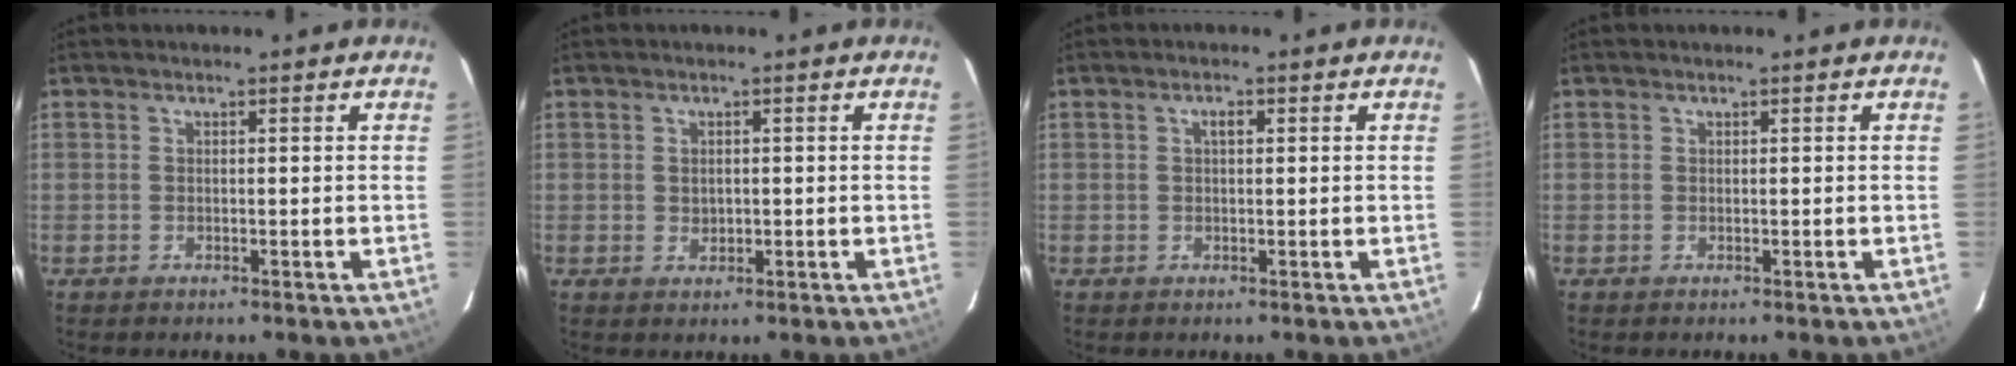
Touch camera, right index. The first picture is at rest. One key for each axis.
{"total": 1.5, "fx": 0.1, "fy": 1.3, "fz": 0.7, "tx": -0.008, "ty": 0.004, "tz": 0.004}
{"total": 1.4, "fx": 0.4, "fy": 0.6, "fz": 1.1, "tx": -0.020, "ty": 0.007, "tz": 0.004}
{"total": 0.0}